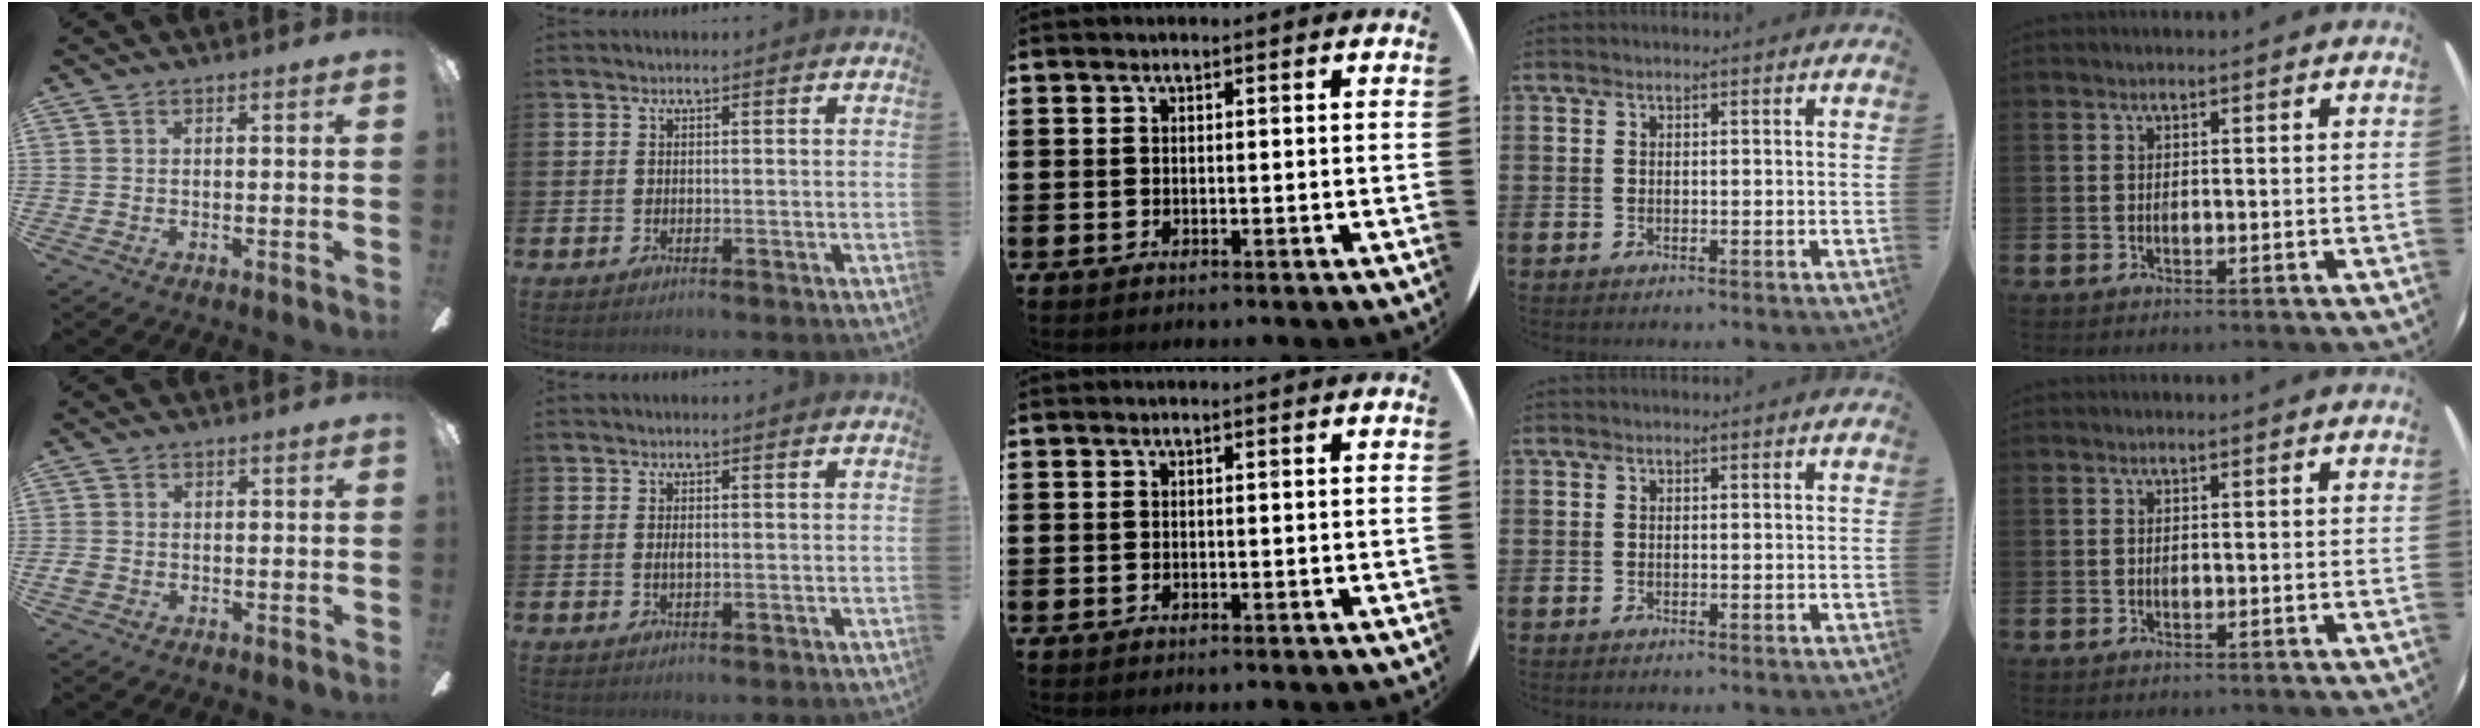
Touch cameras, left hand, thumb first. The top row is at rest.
{"thumb": {"total": 2.0, "force": [-0.8, 1.5, 0.9], "torque": [-0.015, 0.007, -0.016]}, "index": {"total": 0.8, "force": [0.0, 0.3, 0.8], "torque": [-0.015, 0.002, 0.000]}}